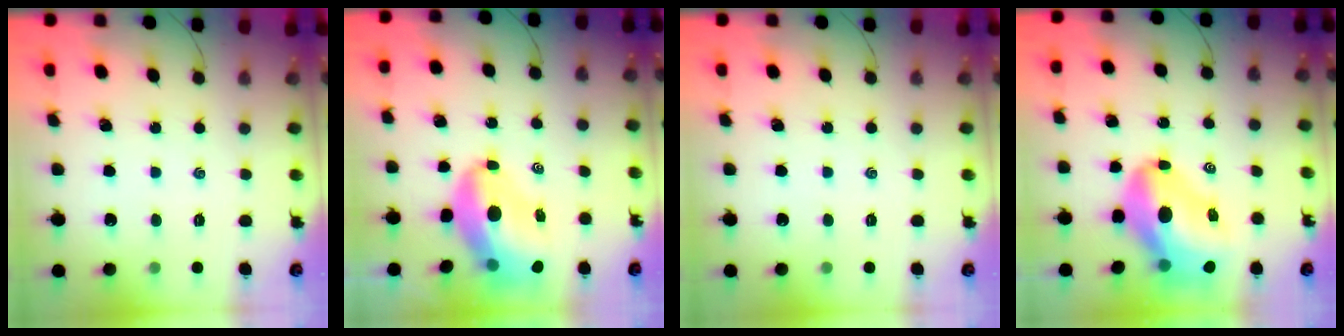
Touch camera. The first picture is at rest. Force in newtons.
{"total": 10.6, "press": 10.2, "slide": 3.1}
{"total": 0.0}
{"total": 15.4, "press": 14.7, "slide": 4.6}